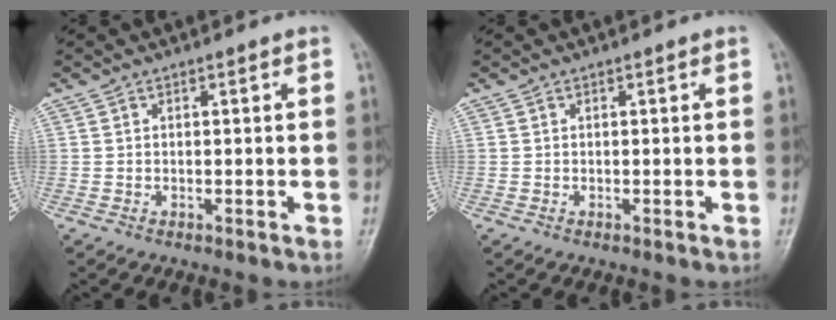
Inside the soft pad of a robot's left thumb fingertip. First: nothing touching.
{"total": 0.0}